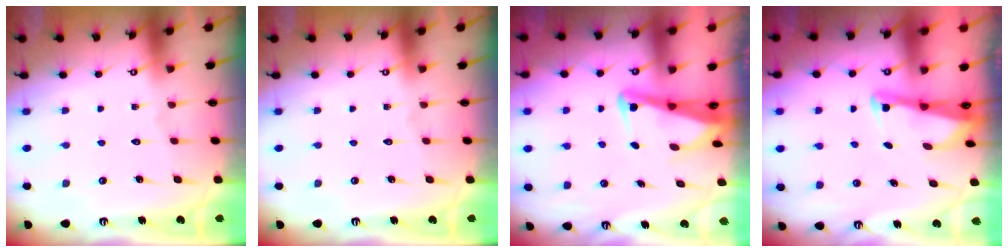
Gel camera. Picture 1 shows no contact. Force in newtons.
{"total": 0.0}
{"total": 4.0, "press": 3.8, "slide": 1.0}
{"total": 2.6, "press": 2.6, "slide": 0.2}